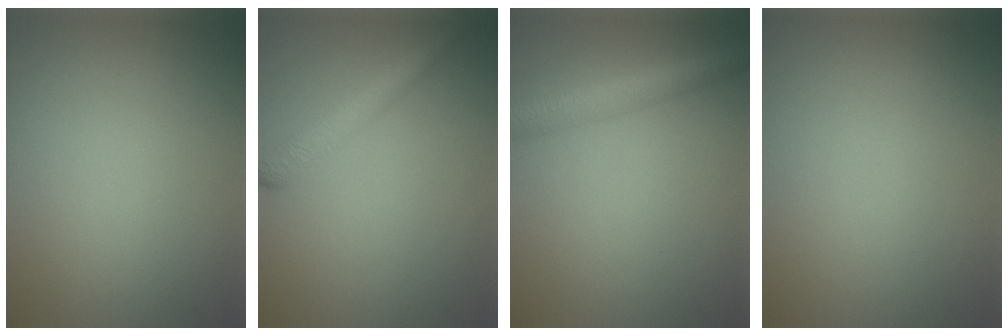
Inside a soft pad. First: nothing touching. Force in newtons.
{"total": 2.5, "press": 2.5, "slide": 0.1}
{"total": 3.8, "press": 3.8, "slide": 0.1}
{"total": 0.0}